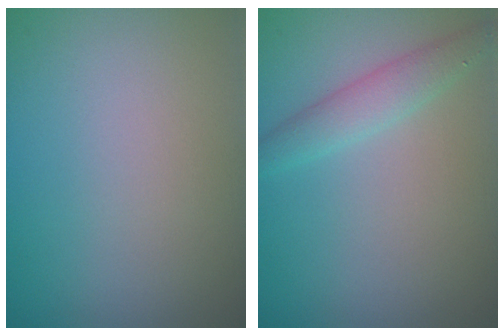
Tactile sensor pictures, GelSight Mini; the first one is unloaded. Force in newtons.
{"total": 2.3, "press": 2.3, "slide": 0.1}